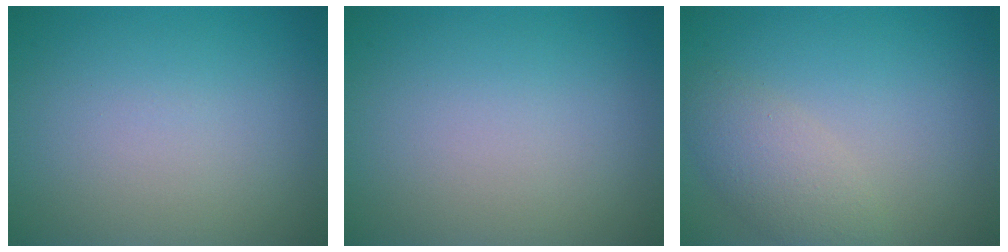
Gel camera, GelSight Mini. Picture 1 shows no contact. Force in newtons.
{"total": 0.0}
{"total": 2.9, "press": 2.9, "slide": 0.2}